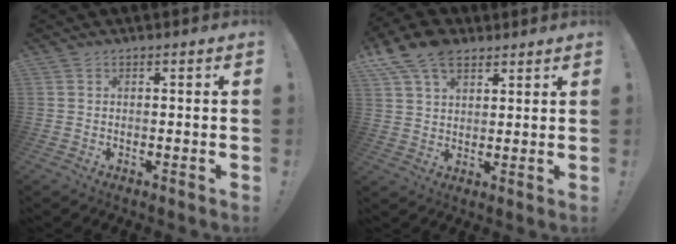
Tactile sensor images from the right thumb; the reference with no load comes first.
{"total": 11.4, "force": [6.6, 7.1, 5.9], "torque": [-0.097, -0.024, 0.129]}